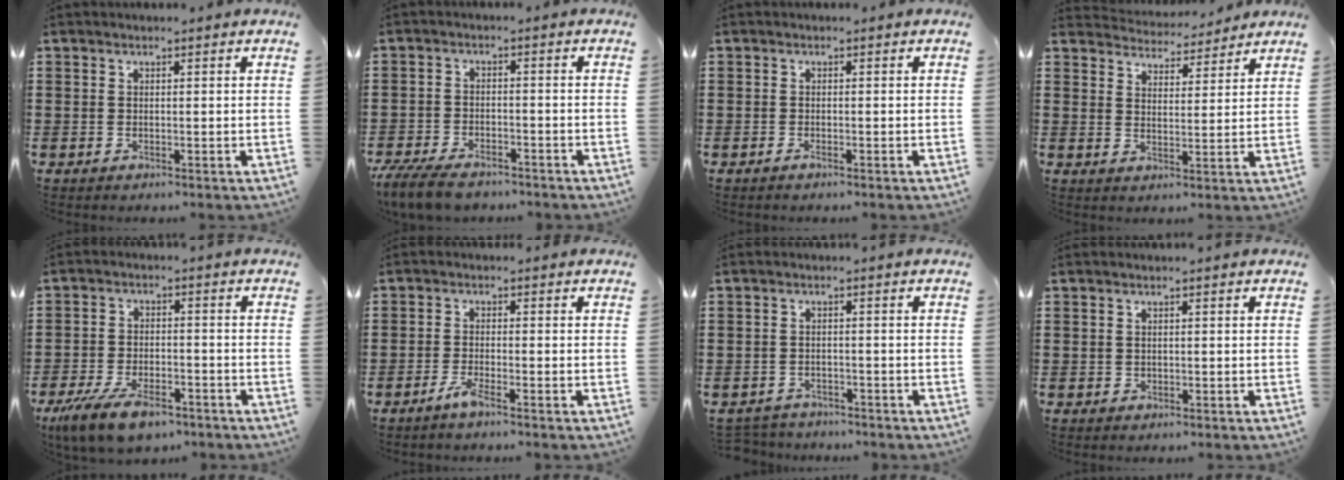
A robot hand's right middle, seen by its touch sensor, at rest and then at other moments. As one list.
[{"total": 5.5, "force": [-4.8, 1.6, 2.1], "torque": [-0.052, 0.000, -0.096]}, {"total": 0.6, "force": [-0.4, -0.1, 0.4], "torque": [-0.009, -0.004, -0.007]}, {"total": 4.0, "force": [3.9, 0.8, -0.4], "torque": [-0.011, -0.027, 0.068]}, {"total": 7.6, "force": [-5.6, 2.8, 4.4], "torque": [-0.094, 0.002, -0.105]}, {"total": 2.5, "force": [-1.8, 0.0, 1.8], "torque": [-0.045, -0.005, -0.037]}, {"total": 2.4, "force": [-2.3, 0.6, -0.2], "torque": [-0.004, 0.001, -0.052]}, {"total": 0.0}]